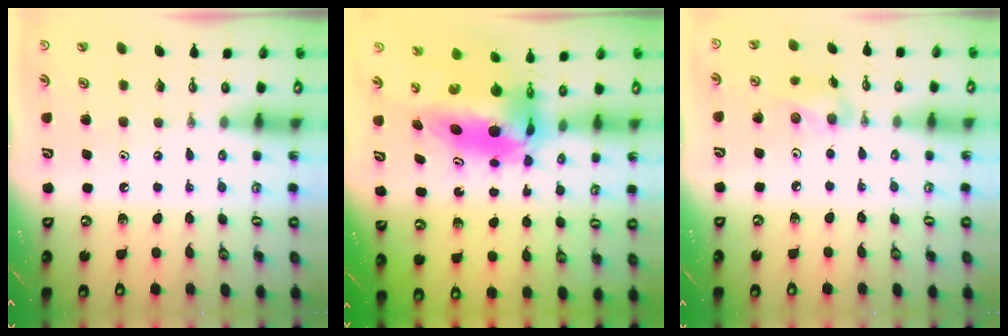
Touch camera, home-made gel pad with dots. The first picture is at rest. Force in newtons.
{"total": 9.9, "press": 8.7, "slide": 4.6}
{"total": 7.0, "press": 6.6, "slide": 2.5}